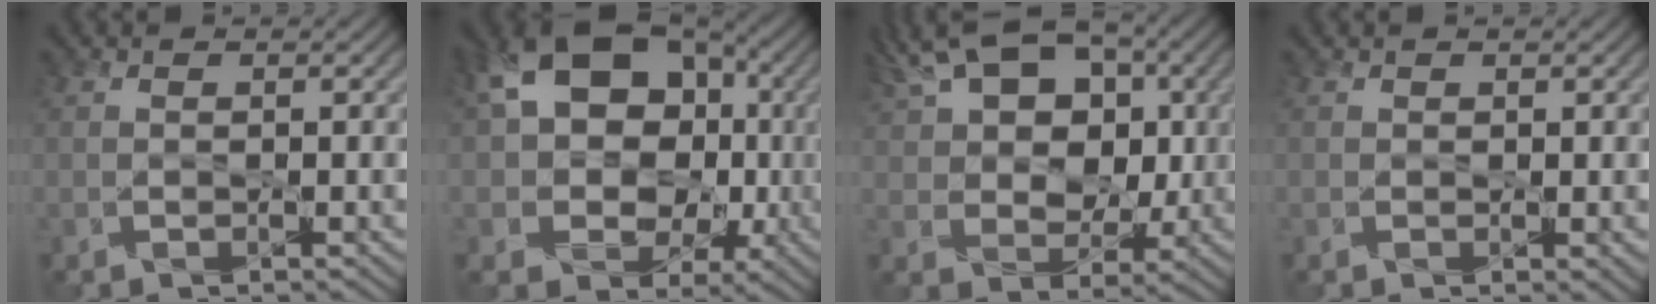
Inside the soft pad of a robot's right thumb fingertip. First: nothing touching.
{"total": 16.9, "force": [2.3, 13.1, 10.4], "torque": [-0.175, 0.009, 0.035]}
{"total": 13.7, "force": [4.4, 8.8, 9.5], "torque": [-0.181, 0.015, 0.062]}
{"total": 0.7, "force": [0.3, 0.5, 0.4], "torque": [-0.005, -0.003, 0.007]}